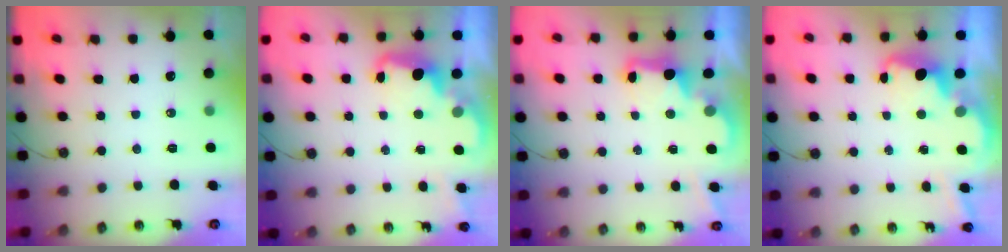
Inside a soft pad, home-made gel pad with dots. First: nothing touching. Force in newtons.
{"total": 2.7, "press": 2.6, "slide": 0.7}
{"total": 3.0, "press": 2.9, "slide": 0.6}
{"total": 3.9, "press": 3.8, "slide": 0.7}